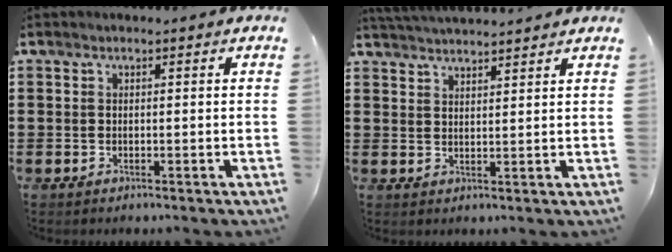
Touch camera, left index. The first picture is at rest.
{"total": 3.1, "force": [3.0, -0.4, 0.3], "torque": [-0.015, -0.009, 0.056]}